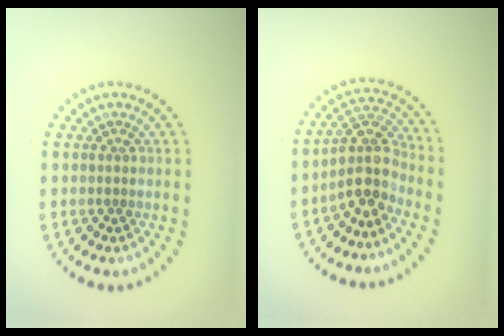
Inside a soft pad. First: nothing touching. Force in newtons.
{"total": 3.8, "press": 3.1, "slide": 2.3}